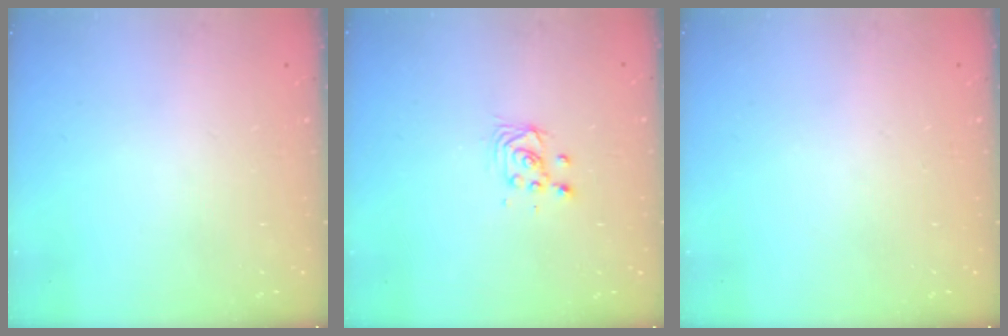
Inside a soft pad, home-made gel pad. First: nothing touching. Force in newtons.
{"total": 3.3, "press": 3.3, "slide": 0.4}
{"total": 0.0}